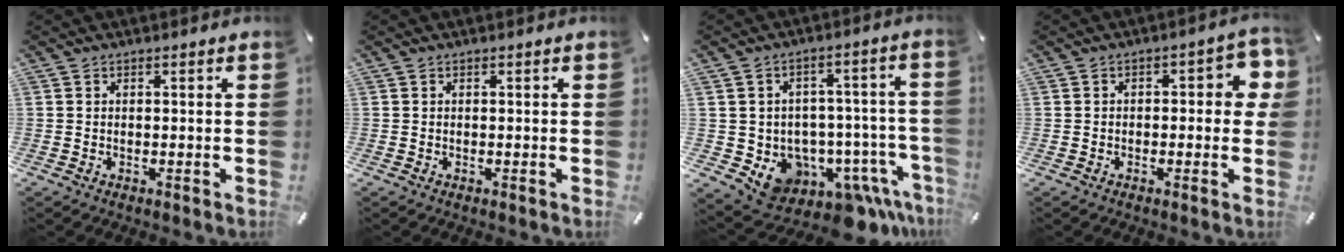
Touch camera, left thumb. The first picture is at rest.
{"total": 0.0}
{"total": 10.2, "force": [-5.0, 7.9, 4.0], "torque": [-0.033, -0.001, -0.071]}
{"total": 6.0, "force": [-0.2, 3.1, 5.2], "torque": [-0.062, 0.005, -0.010]}